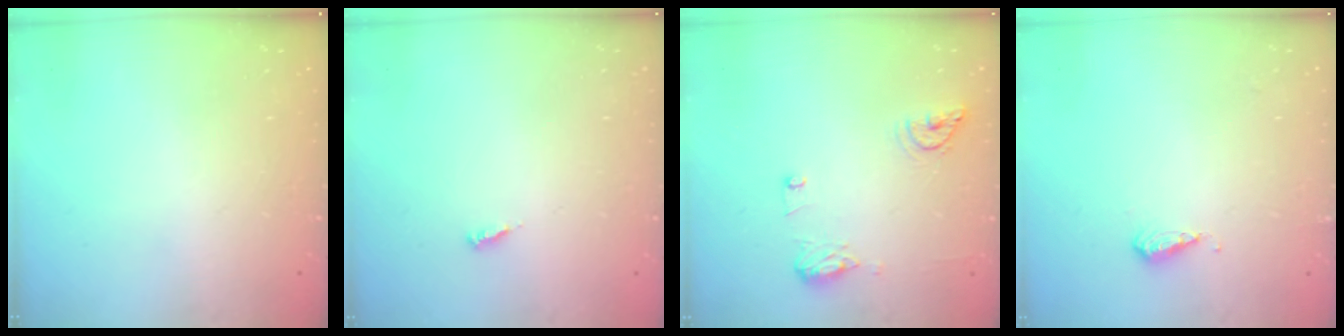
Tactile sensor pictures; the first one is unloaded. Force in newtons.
{"total": 3.2, "press": 3.2, "slide": 0.3}
{"total": 12.8, "press": 10.6, "slide": 7.2}
{"total": 3.7, "press": 3.6, "slide": 1.0}